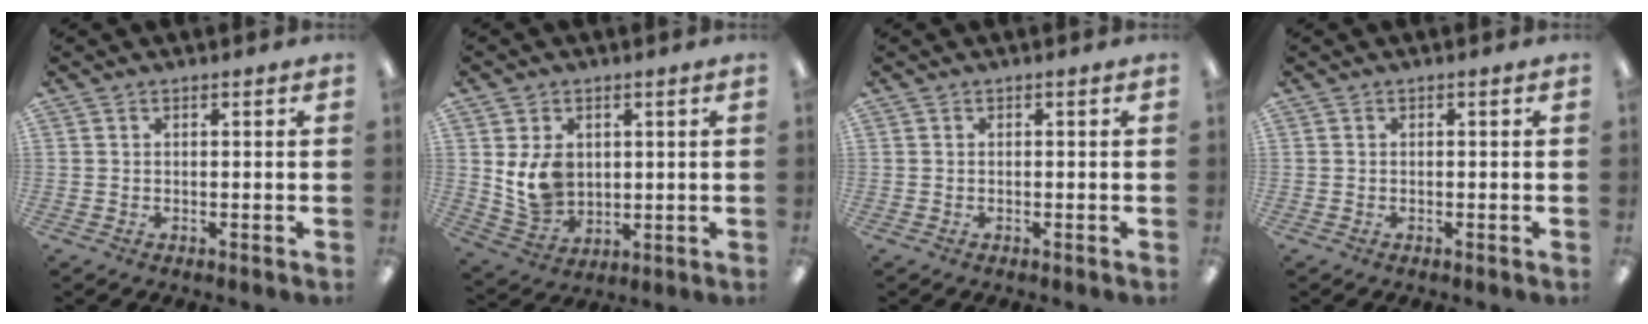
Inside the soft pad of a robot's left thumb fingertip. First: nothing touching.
{"total": 9.1, "force": [2.5, 7.2, 5.0], "torque": [-0.101, -0.005, 0.050]}
{"total": 0.0}
{"total": 0.0}